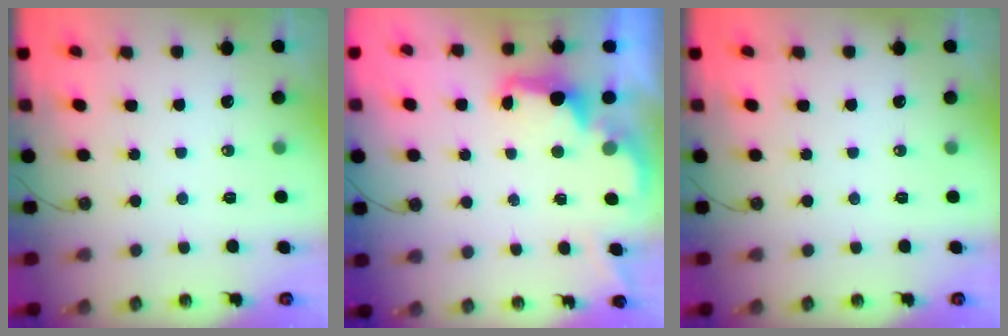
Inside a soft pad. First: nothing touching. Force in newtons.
{"total": 2.8, "press": 2.6, "slide": 0.8}
{"total": 0.0}